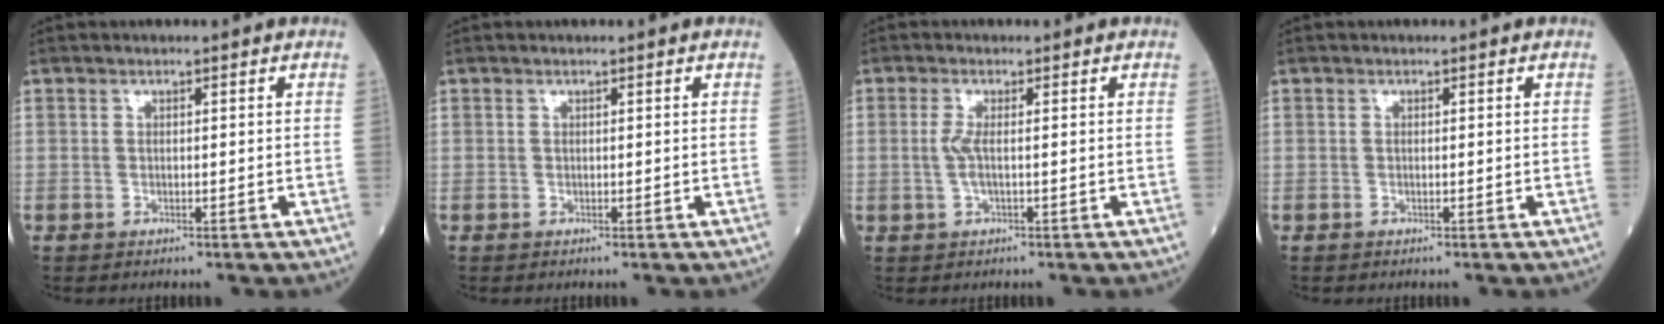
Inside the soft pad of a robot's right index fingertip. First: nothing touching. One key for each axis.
{"total": 0.0}
{"total": 2.2, "fx": 0.0, "fy": 0.3, "fz": 2.2, "tx": -0.053, "ty": -0.002, "tz": -0.002}
{"total": 0.0}